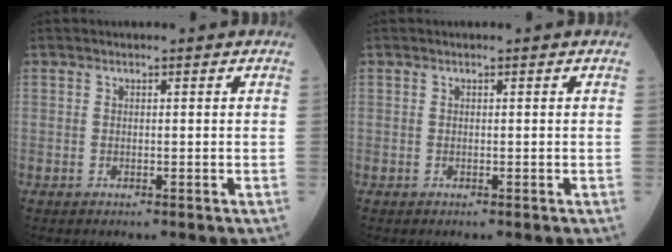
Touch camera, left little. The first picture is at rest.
{"total": 0.0}